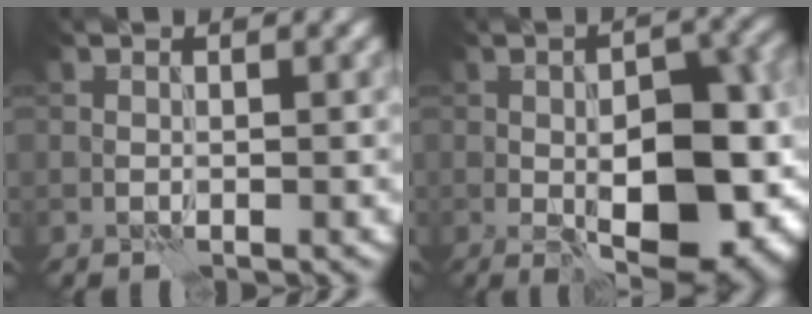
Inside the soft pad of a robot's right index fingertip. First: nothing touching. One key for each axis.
{"total": 13.0, "fx": -3.4, "fy": 5.6, "fz": 11.2, "tx": -0.141, "ty": -0.002, "tz": -0.049}